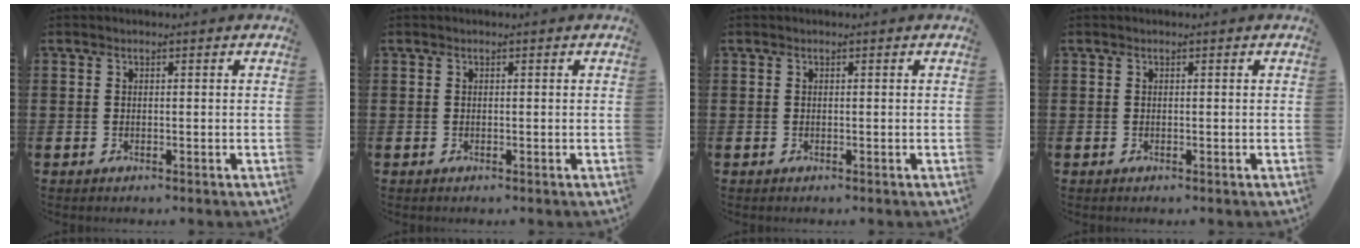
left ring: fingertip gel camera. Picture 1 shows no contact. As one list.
[{"total": 0.0}, {"total": 0.0}, {"total": 0.0}]